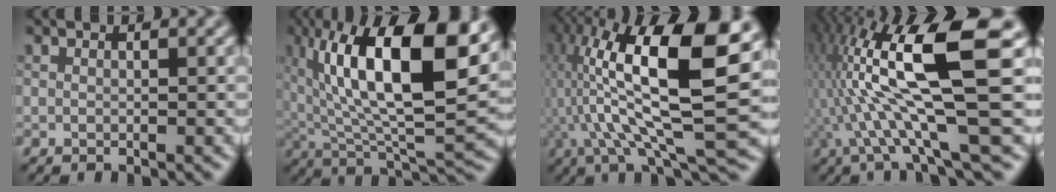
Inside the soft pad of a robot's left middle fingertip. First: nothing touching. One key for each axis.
{"total": 14.5, "fx": 4.5, "fy": 5.2, "fz": 12.8, "tx": -0.223, "ty": 0.014, "tz": 0.084}
{"total": 15.6, "fx": 1.0, "fy": 4.3, "fz": 14.9, "tx": -0.299, "ty": 0.022, "tz": 0.033}
{"total": 11.5, "fx": -0.6, "fy": 1.9, "fz": 11.4, "tx": -0.228, "ty": 0.019, "tz": 0.004}